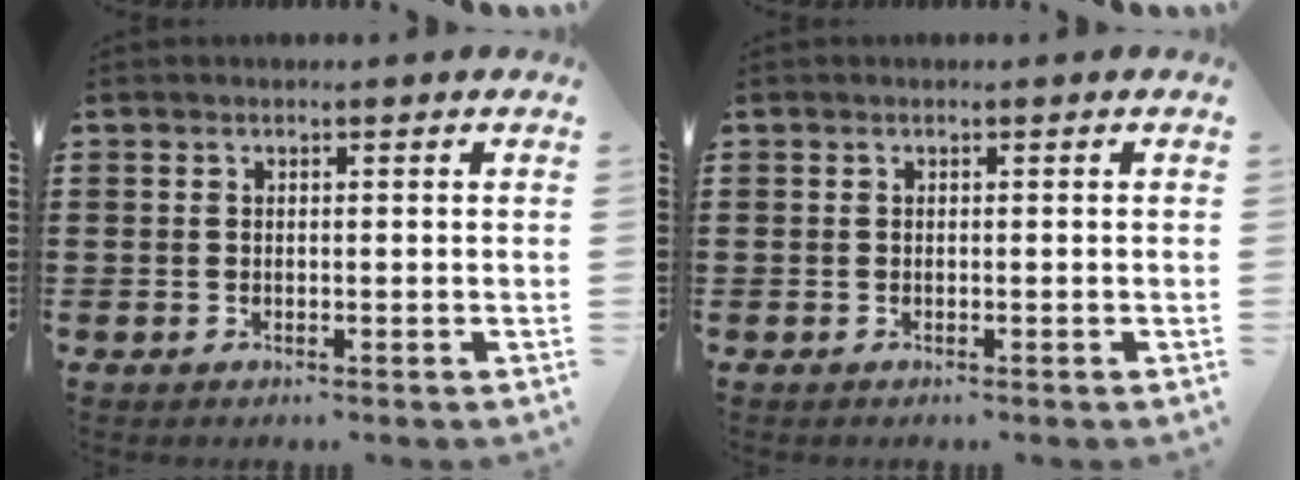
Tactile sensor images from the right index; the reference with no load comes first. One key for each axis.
{"total": 0.0}